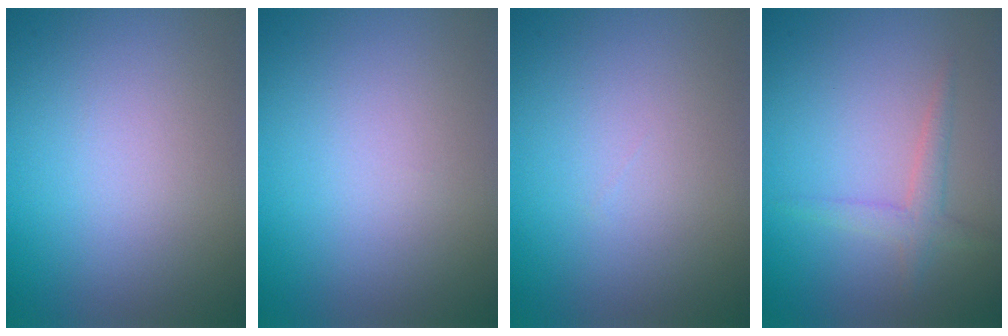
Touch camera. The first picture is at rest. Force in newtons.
{"total": 0.0}
{"total": 0.0}
{"total": 1.8, "press": 1.8, "slide": 0.0}